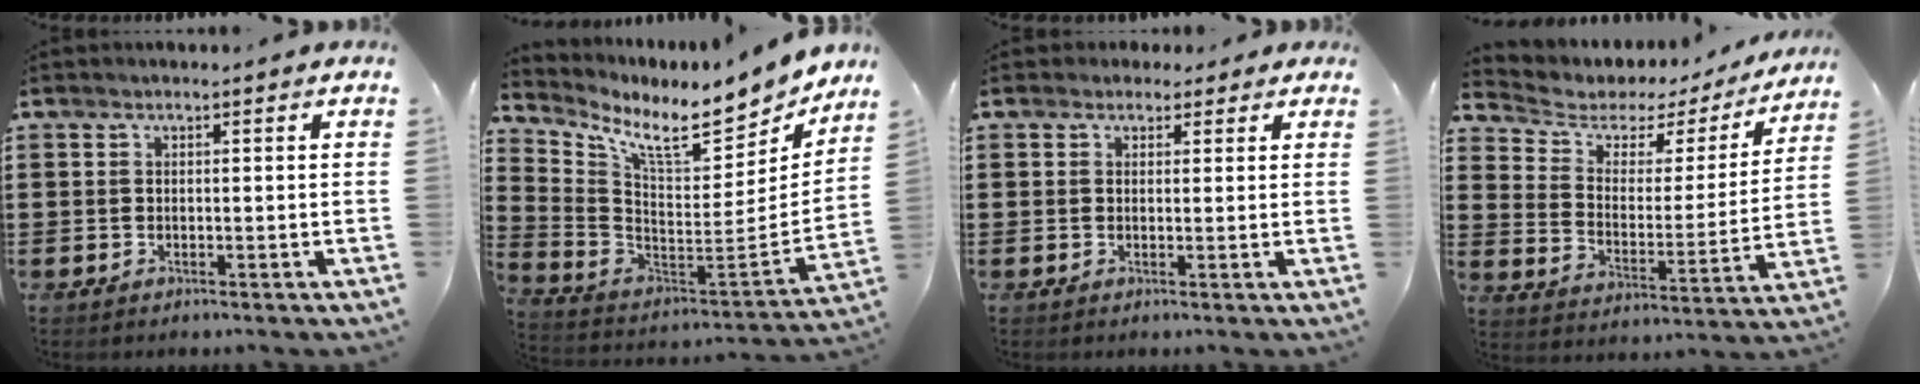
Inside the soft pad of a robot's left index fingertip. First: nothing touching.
{"total": 9.9, "force": [7.9, 1.7, 5.7], "torque": [-0.122, -0.068, 0.127]}
{"total": 1.9, "force": [1.3, 1.4, 0.3], "torque": [-0.004, 0.006, 0.022]}
{"total": 4.3, "force": [3.0, 2.8, 1.4], "torque": [-0.054, -0.018, 0.044]}